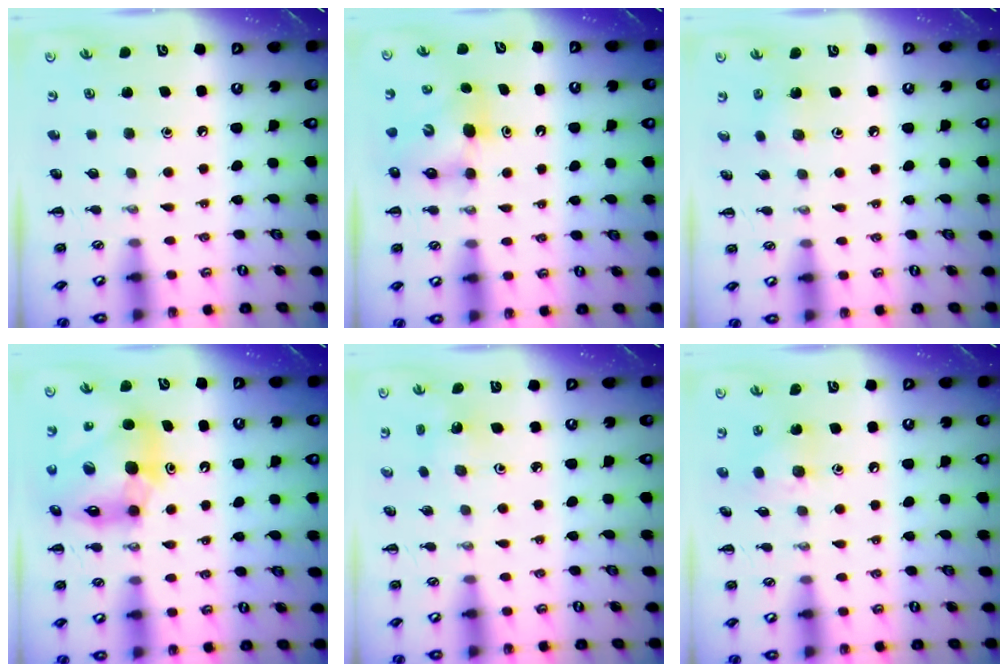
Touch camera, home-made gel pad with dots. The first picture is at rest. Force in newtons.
{"total": 7.5, "press": 7.4, "slide": 1.2}
{"total": 2.4, "press": 2.4, "slide": 0.6}
{"total": 16.4, "press": 15.7, "slide": 4.8}
{"total": 1.6, "press": 1.5, "slide": 0.6}
{"total": 6.2, "press": 6.2, "slide": 0.6}